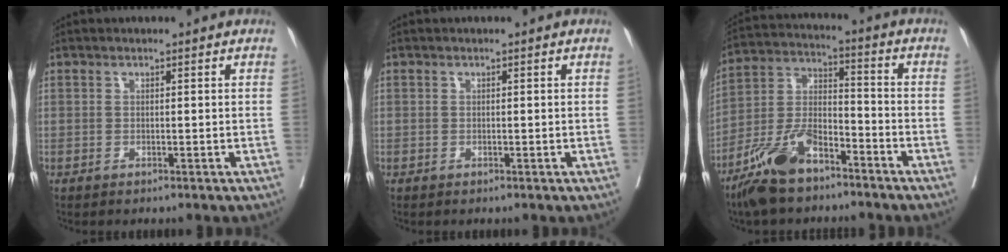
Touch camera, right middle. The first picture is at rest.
{"total": 0.0}
{"total": 11.9, "force": [-8.3, 4.1, 7.4], "torque": [-0.163, -0.008, -0.164]}